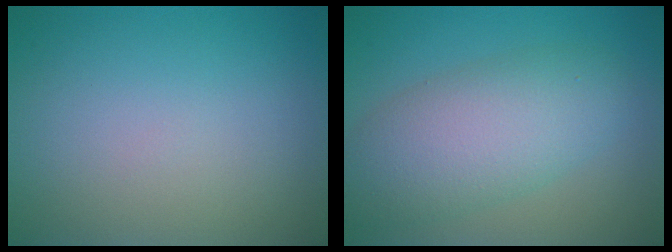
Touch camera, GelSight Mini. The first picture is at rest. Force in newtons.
{"total": 6.5, "press": 6.5, "slide": 0.3}